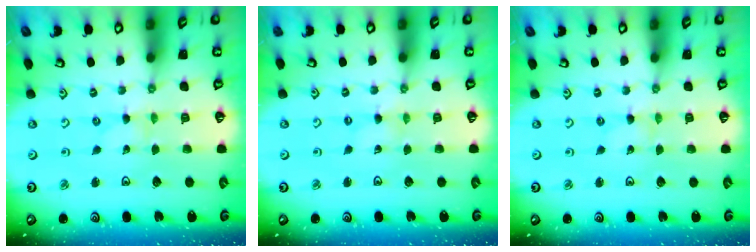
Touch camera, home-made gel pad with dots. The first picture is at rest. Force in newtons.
{"total": 0.0}
{"total": 0.0}